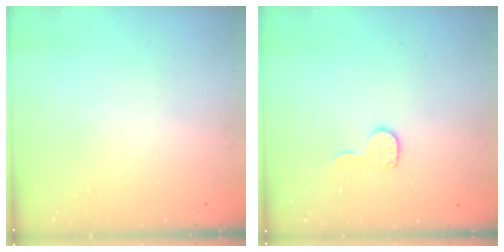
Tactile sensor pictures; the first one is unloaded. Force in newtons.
{"total": 8.4, "press": 8.4, "slide": 0.5}